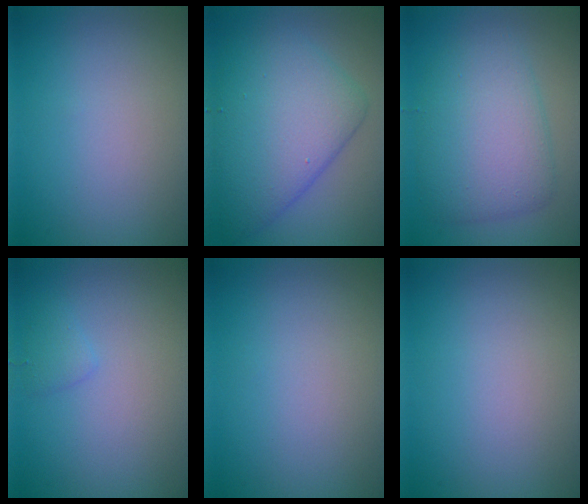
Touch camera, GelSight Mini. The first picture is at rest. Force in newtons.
{"total": 8.5, "press": 8.5, "slide": 0.4}
{"total": 6.1, "press": 6.1, "slide": 0.1}
{"total": 1.0, "press": 1.0, "slide": 0.1}
{"total": 0.0}
{"total": 0.0}